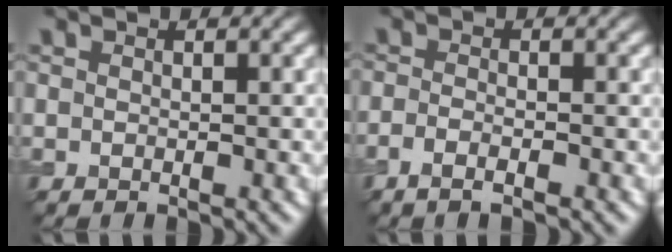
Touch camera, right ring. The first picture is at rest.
{"total": 1.4, "force": [-1.0, 0.2, 0.9], "torque": [-0.021, -0.004, -0.023]}